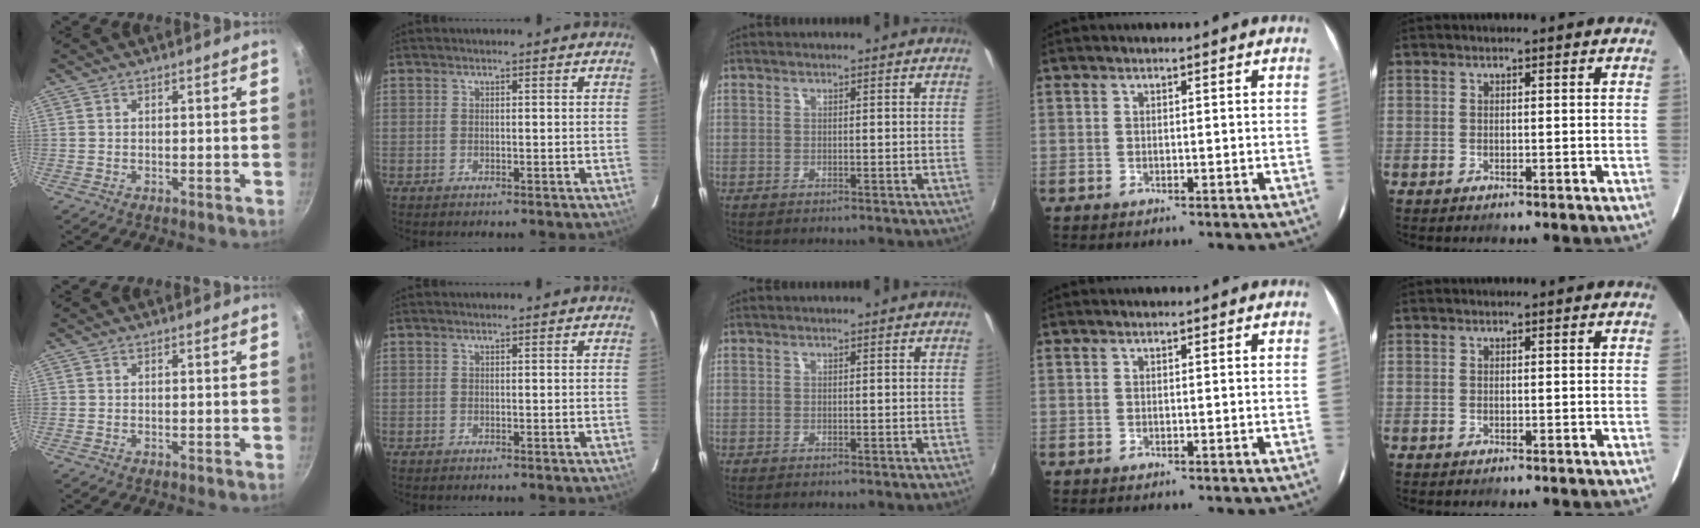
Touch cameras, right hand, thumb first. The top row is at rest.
{}